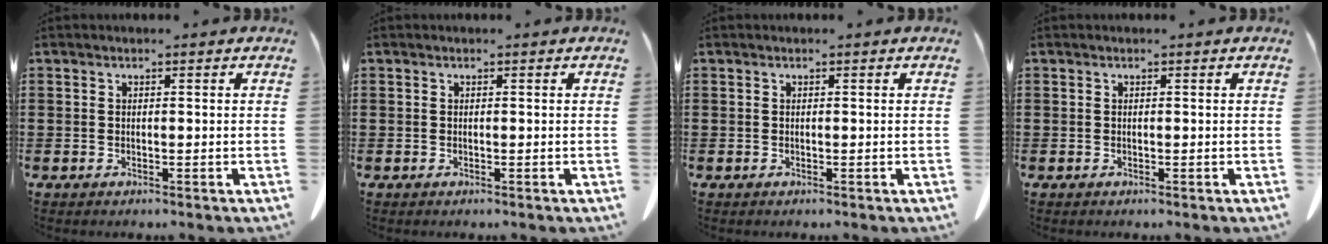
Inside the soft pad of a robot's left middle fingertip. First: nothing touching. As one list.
[{"total": 0.0}, {"total": 0.0}, {"total": 0.0}]